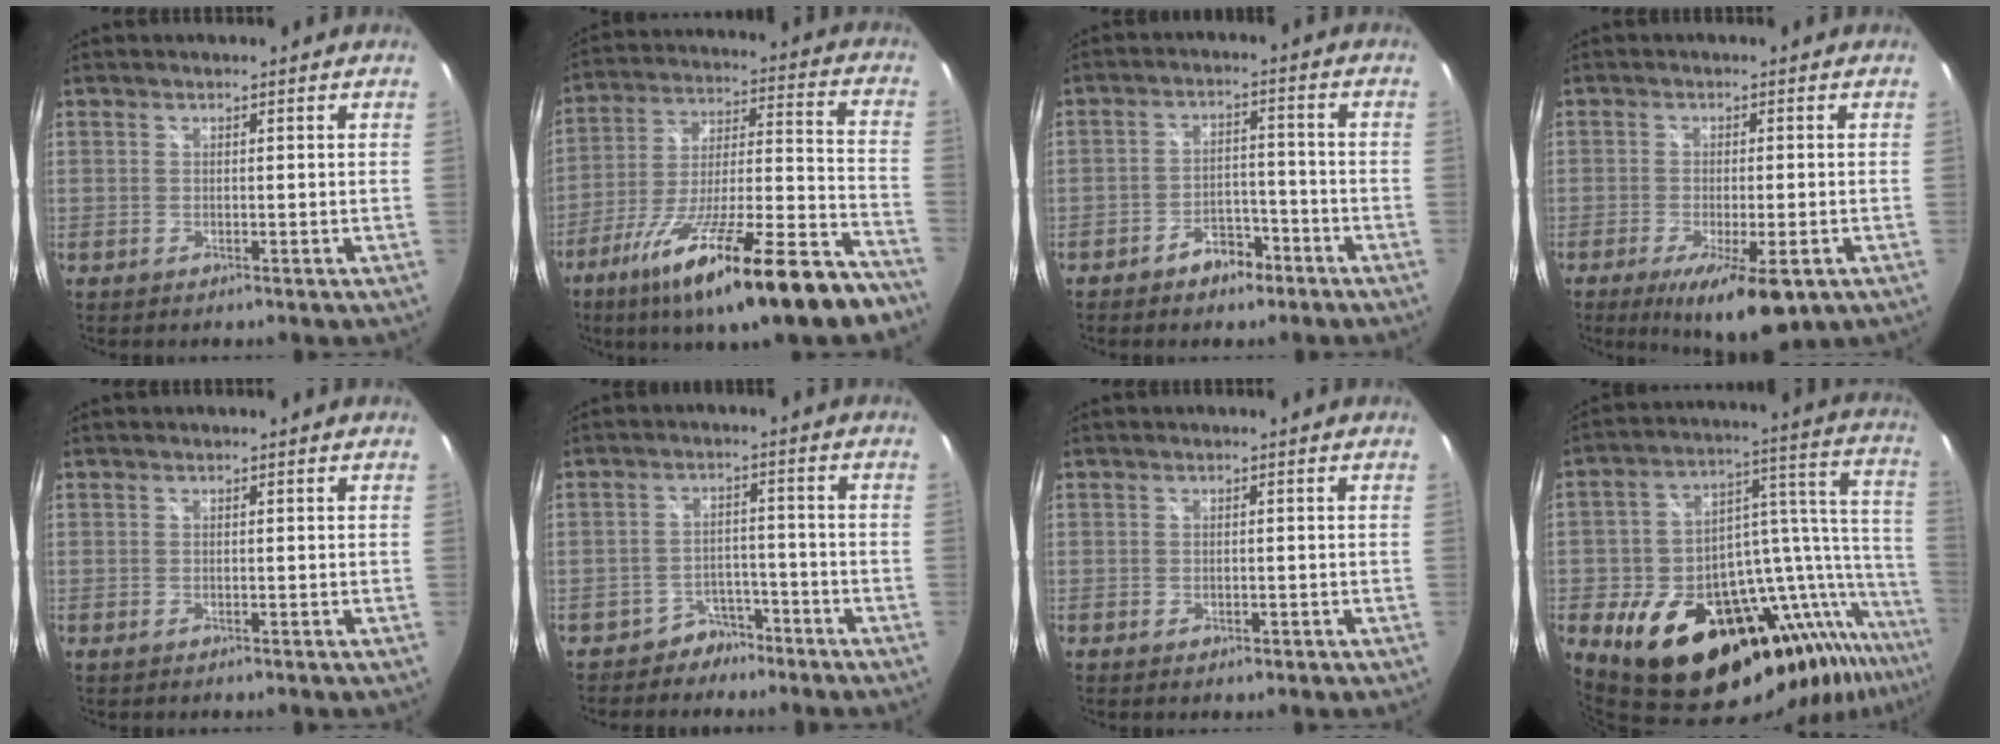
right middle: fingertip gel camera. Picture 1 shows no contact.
{"total": 27.3, "force": [-19.4, 4.2, 18.8], "torque": [-0.300, -0.045, -0.296]}
{"total": 5.8, "force": [-4.1, 3.1, 2.7], "torque": [-0.057, 0.015, -0.053]}
{"total": 11.1, "force": [-6.0, 2.9, 8.9], "torque": [-0.157, -0.031, -0.087]}
{"total": 0.0}
{"total": 5.0, "force": [-3.9, 3.1, 0.4], "torque": [-0.011, 0.023, -0.058]}
{"total": 1.0, "force": [-0.5, 0.8, 0.6], "torque": [-0.008, -0.002, -0.006]}
{"total": 26.0, "force": [-15.0, 11.0, 18.2], "torque": [-0.249, 0.003, -0.220]}